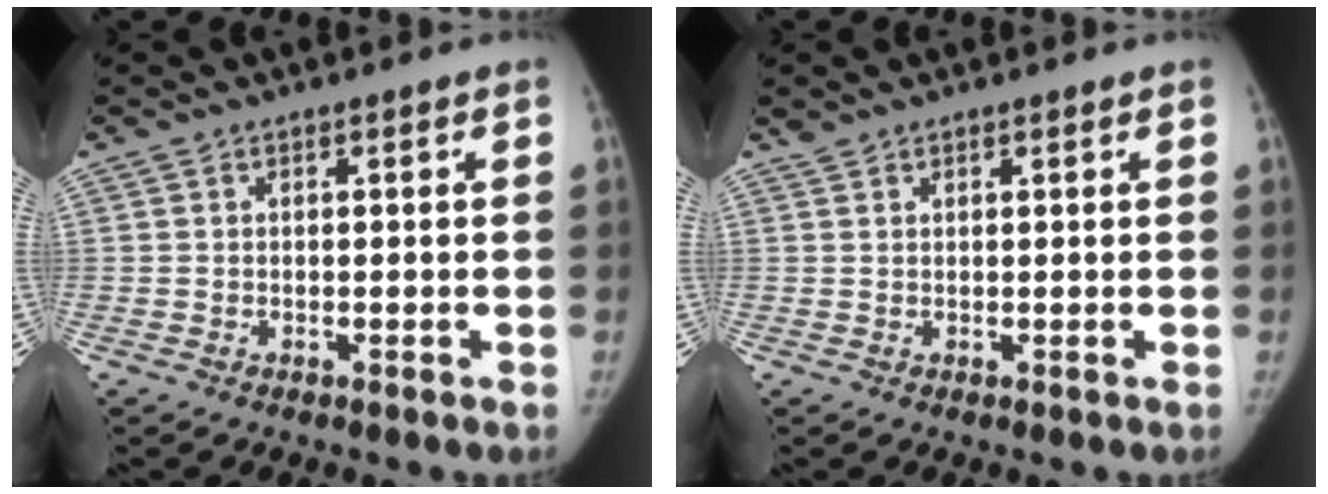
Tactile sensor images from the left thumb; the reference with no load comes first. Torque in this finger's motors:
{"motor_torque": [0.09, -0.08, 0.04, -0.62, -0.04]}